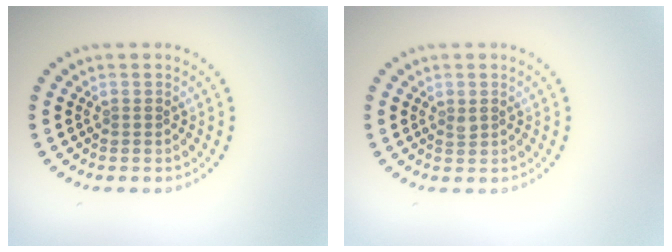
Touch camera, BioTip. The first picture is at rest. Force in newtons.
{"total": 0.6, "press": 0.5, "slide": 0.3}